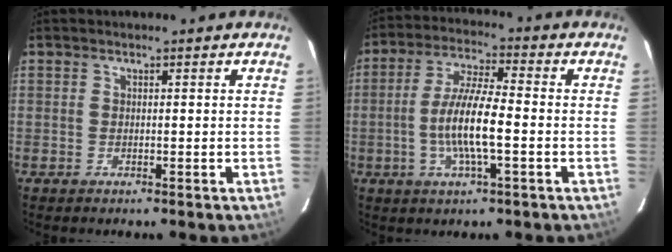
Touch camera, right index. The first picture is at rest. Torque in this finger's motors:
{"motor_torque": [1.81, -0.33, 0.96, 0.21]}